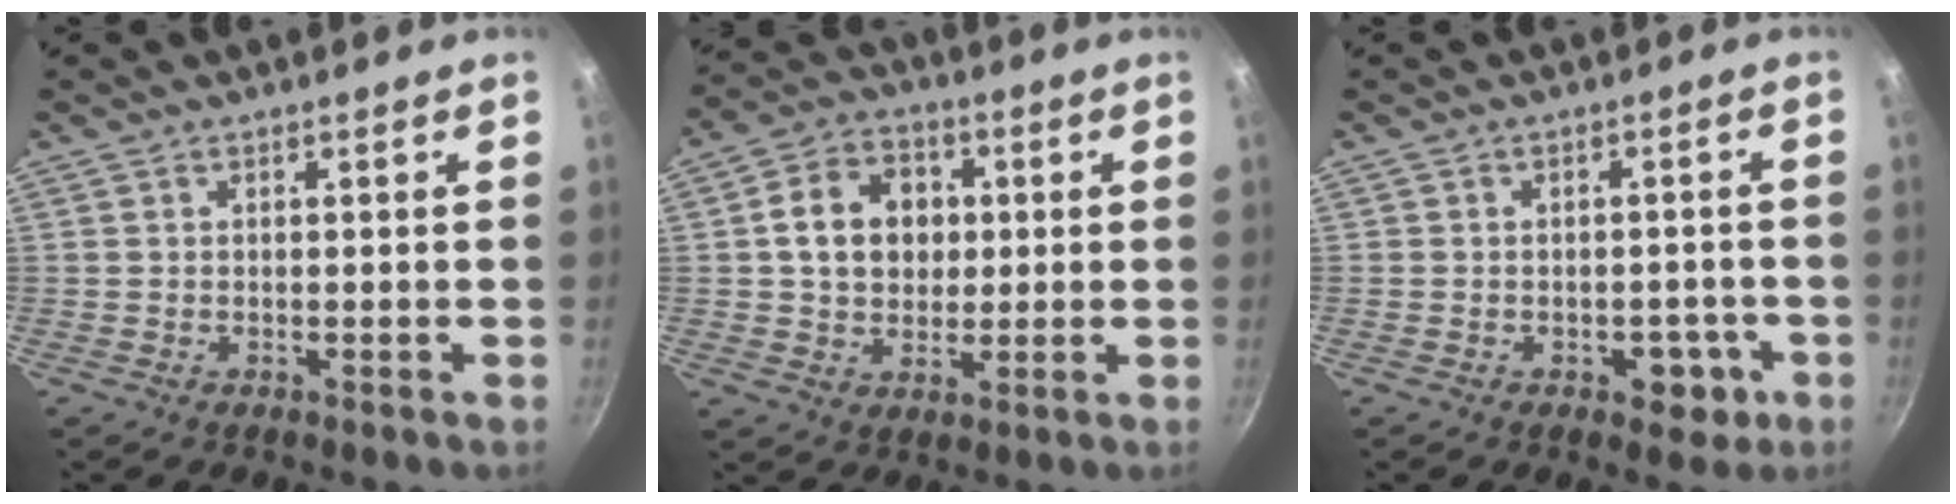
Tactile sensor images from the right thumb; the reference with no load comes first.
{"total": 11.7, "force": [1.7, 9.5, 6.7], "torque": [-0.088, 0.013, 0.021]}
{"total": 5.4, "force": [-2.2, 3.7, 3.4], "torque": [-0.015, 0.016, -0.020]}